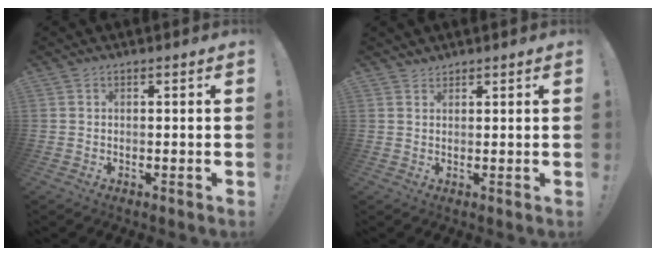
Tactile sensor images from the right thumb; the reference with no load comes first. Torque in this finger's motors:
{"motor_torque": [-0.07, 0.66, -0.09, 0.07, 0.00]}